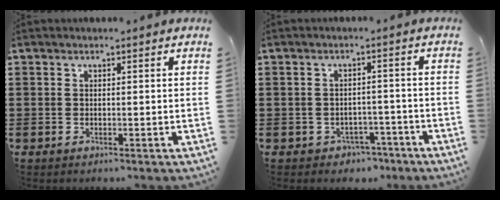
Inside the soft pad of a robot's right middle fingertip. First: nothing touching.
{"total": 2.3, "force": [-2.1, 0.9, -0.1], "torque": [-0.008, 0.001, -0.046]}